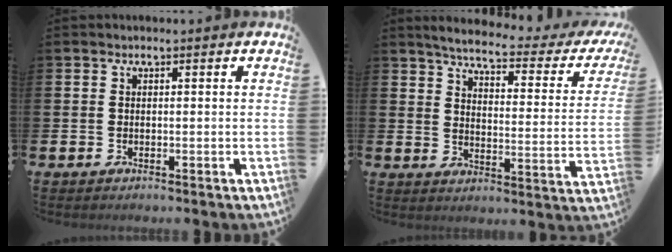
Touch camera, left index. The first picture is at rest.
{"total": 5.2, "force": [4.4, 0.7, 2.6], "torque": [-0.066, -0.035, 0.066]}